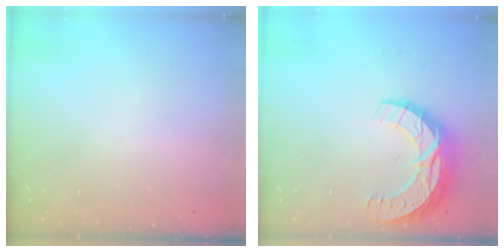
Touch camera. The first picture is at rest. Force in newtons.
{"total": 12.5, "press": 12.5, "slide": 0.7}